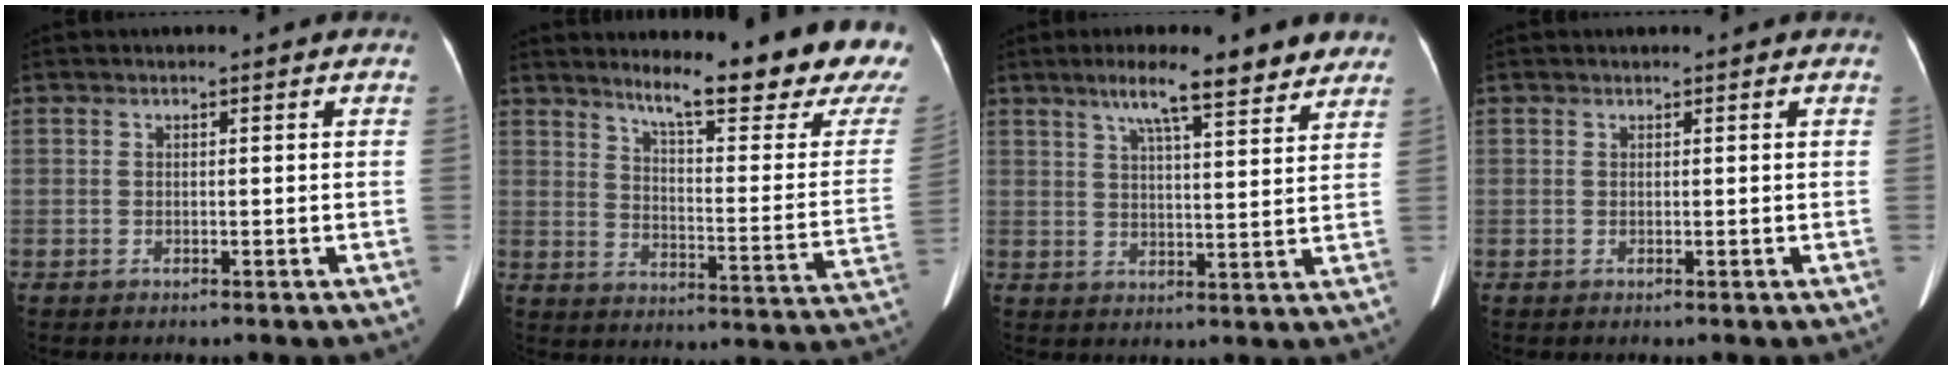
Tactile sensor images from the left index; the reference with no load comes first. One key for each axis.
{"total": 21.3, "fx": 17.6, "fy": 1.1, "fz": 11.8, "tx": -0.163, "ty": -0.085, "tz": 0.224}
{"total": 10.7, "fx": 8.0, "fy": 1.4, "fz": 6.9, "tx": -0.098, "ty": 0.018, "tz": 0.114}
{"total": 0.0}